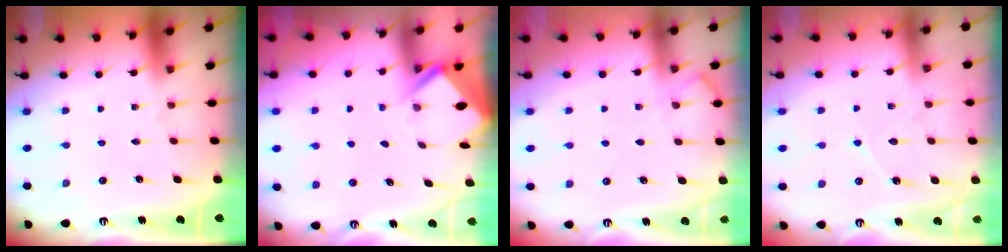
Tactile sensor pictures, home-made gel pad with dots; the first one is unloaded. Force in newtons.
{"total": 2.4, "press": 2.4, "slide": 0.1}
{"total": 4.5, "press": 4.4, "slide": 0.6}
{"total": 5.3, "press": 5.2, "slide": 0.6}